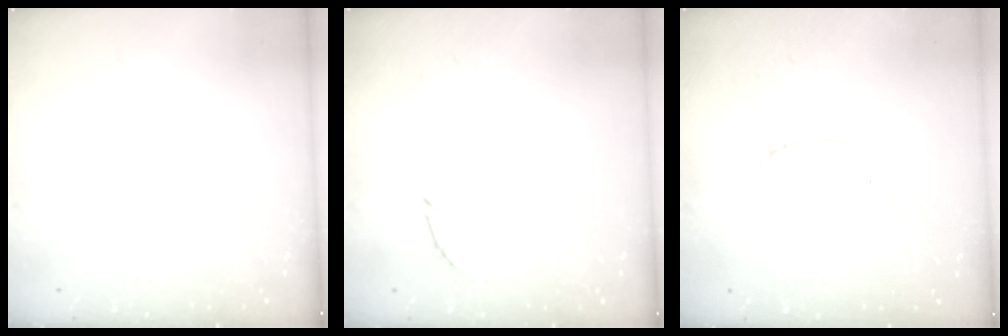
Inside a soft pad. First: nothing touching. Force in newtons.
{"total": 4.2, "press": 4.2, "slide": 0.5}
{"total": 4.5, "press": 4.4, "slide": 0.4}